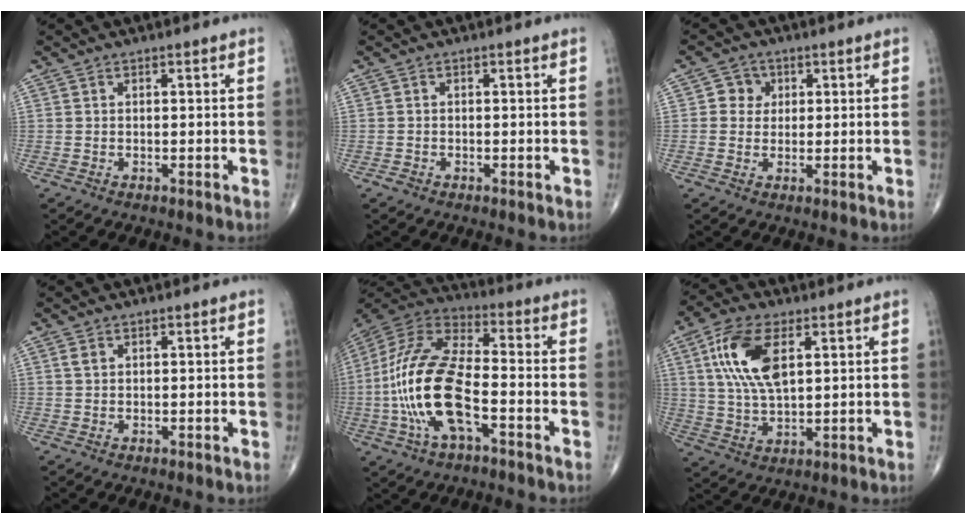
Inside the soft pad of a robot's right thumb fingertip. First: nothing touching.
{"total": 0.6, "force": [-0.4, 0.5, 0.1], "torque": [0.002, 0.002, -0.009]}
{"total": 3.6, "force": [0.8, 3.4, 0.9], "torque": [0.011, 0.004, 0.005]}
{"total": 1.2, "force": [0.5, 0.8, 0.7], "torque": [-0.015, 0.003, 0.011]}
{"total": 18.8, "force": [-4.7, 7.7, 16.5], "torque": [-0.351, 0.035, -0.088]}
{"total": 12.8, "force": [4.1, 6.1, 10.5], "torque": [-0.210, -0.004, 0.080]}